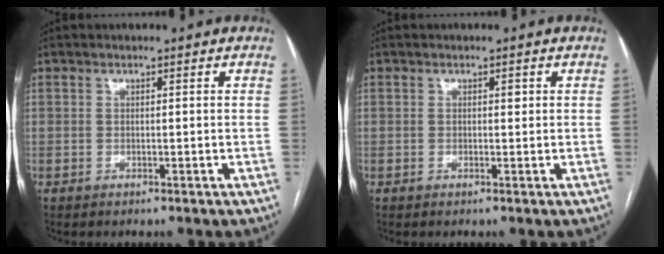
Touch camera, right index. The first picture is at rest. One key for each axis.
{"total": 0.8, "fx": 0.3, "fy": 0.3, "fz": 0.6, "tx": -0.009, "ty": 0.000, "tz": 0.003}